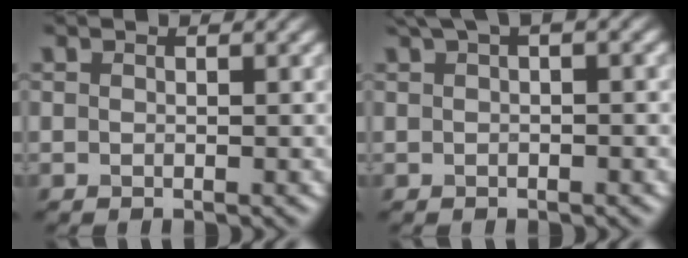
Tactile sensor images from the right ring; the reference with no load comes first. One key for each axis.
{"total": 2.3, "fx": 1.3, "fy": 0.5, "fz": 1.8, "tx": -0.028, "ty": 0.006, "tz": 0.017}